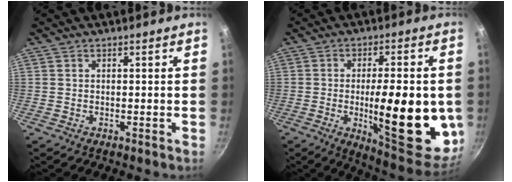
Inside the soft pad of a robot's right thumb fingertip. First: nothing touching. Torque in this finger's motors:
{"motor_torque": [2.58, 2.43, 2.10, 0.29, 0.43]}